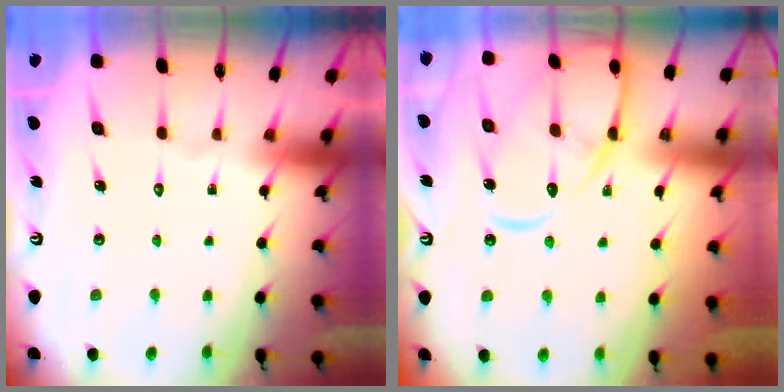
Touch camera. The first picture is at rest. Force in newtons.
{"total": 14.6, "press": 14.5, "slide": 1.3}